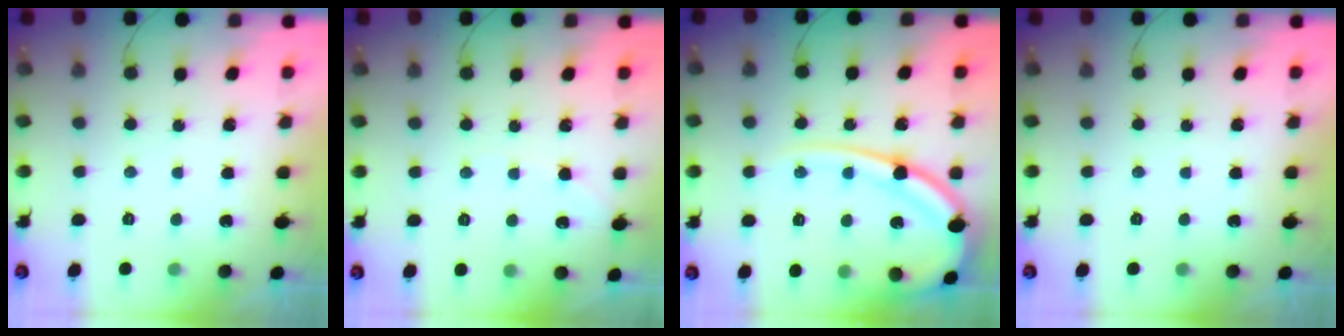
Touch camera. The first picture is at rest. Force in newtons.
{"total": 4.7, "press": 4.7, "slide": 0.7}
{"total": 16.8, "press": 16.7, "slide": 1.7}
{"total": 0.0}